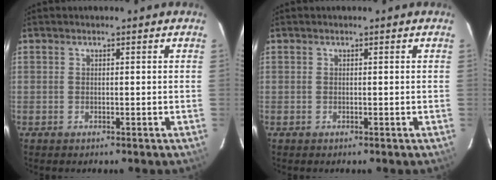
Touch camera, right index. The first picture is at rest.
{"total": 0.0}